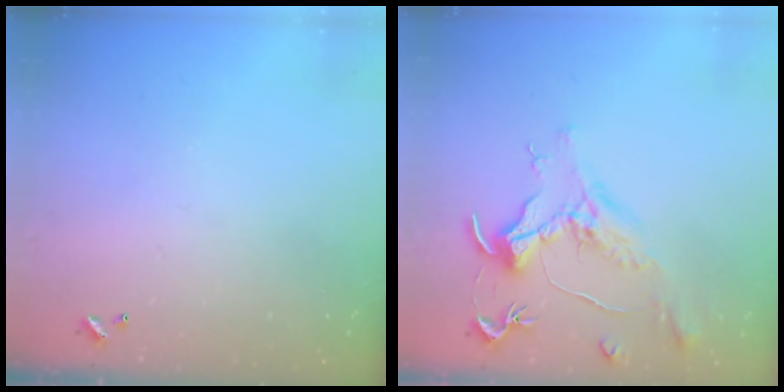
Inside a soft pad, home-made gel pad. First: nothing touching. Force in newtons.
{"total": 1.5, "press": 1.3, "slide": 0.8}